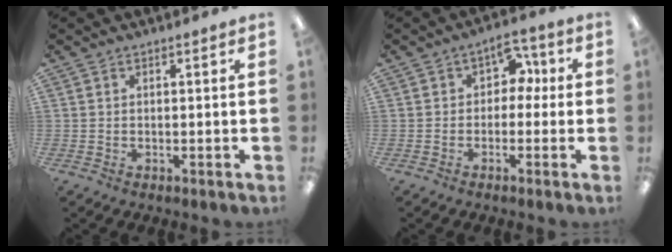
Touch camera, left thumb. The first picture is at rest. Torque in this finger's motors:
{"motor_torque": [0.07, 0.04, -0.05, -0.11, -0.08]}